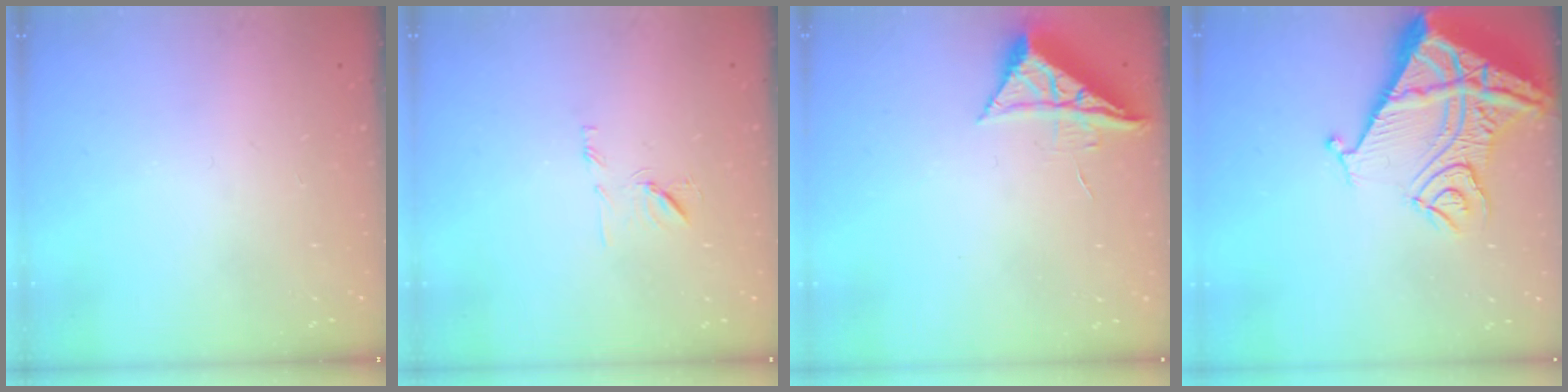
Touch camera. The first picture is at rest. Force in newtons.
{"total": 7.5, "press": 7.4, "slide": 0.6}
{"total": 7.1, "press": 7.1, "slide": 0.2}
{"total": 20.1, "press": 19.9, "slide": 2.1}